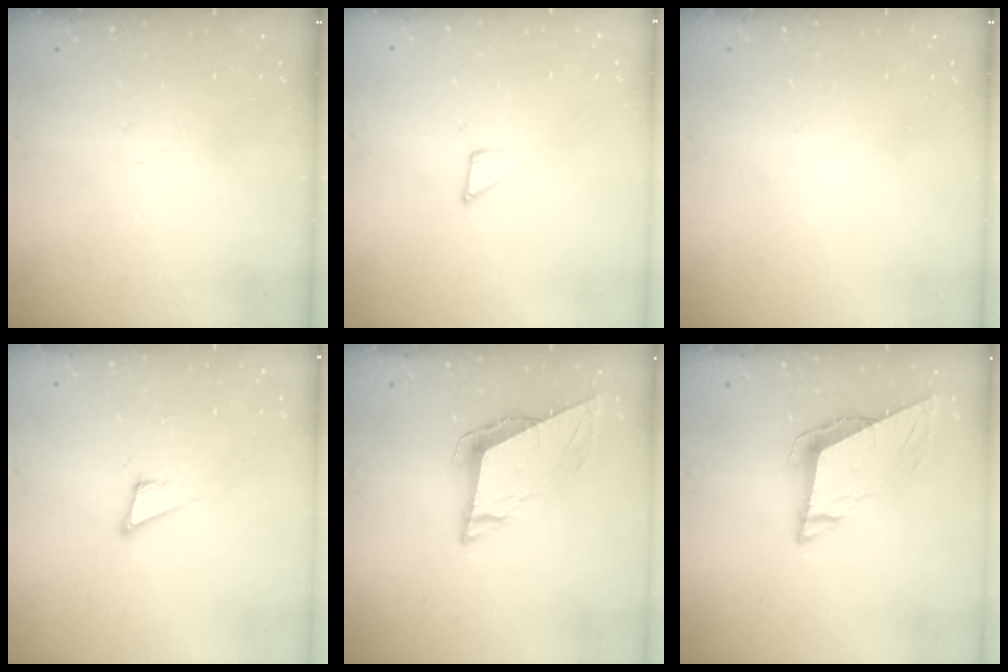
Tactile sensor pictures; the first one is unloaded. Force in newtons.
{"total": 2.3, "press": 2.3, "slide": 0.1}
{"total": 0.0}
{"total": 4.3, "press": 3.1, "slide": 3.0}
{"total": 9.1, "press": 8.5, "slide": 3.1}
{"total": 9.1, "press": 8.5, "slide": 3.1}